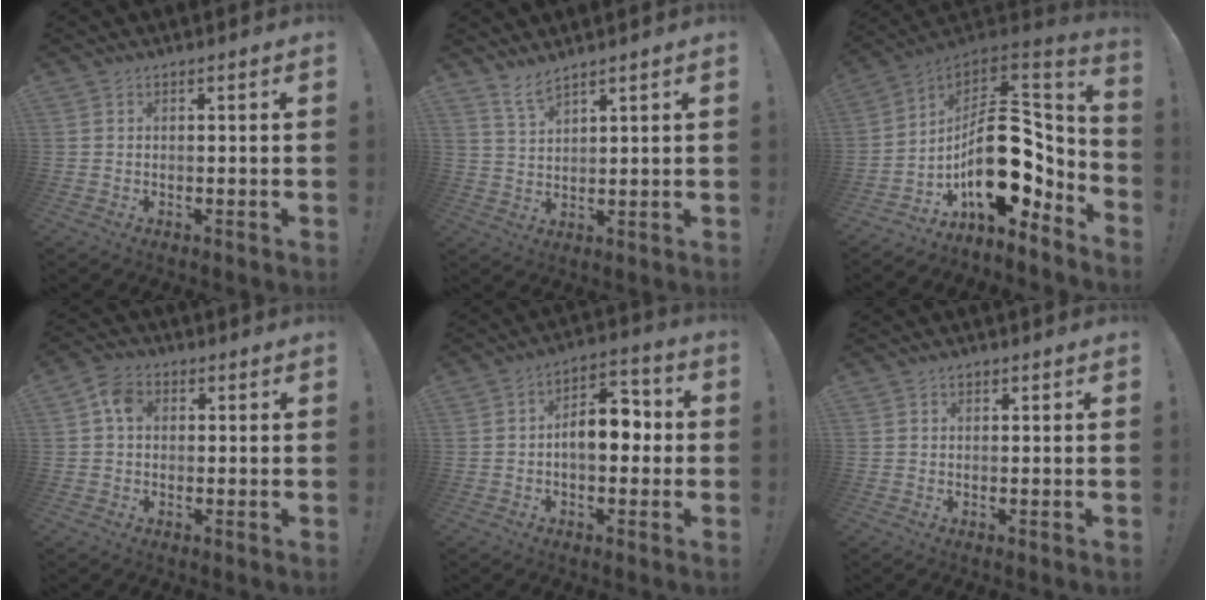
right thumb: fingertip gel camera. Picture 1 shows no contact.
{"total": 4.8, "force": [4.1, 0.8, 2.4], "torque": [-0.042, -0.028, 0.073]}
{"total": 23.6, "force": [-2.6, 13.6, 19.1], "torque": [-0.298, -0.001, -0.033]}
{"total": 5.6, "force": [0.9, 4.1, 3.6], "torque": [-0.058, 0.013, 0.018]}
{"total": 11.4, "force": [-0.6, 6.7, 9.2], "torque": [-0.121, 0.016, -0.010]}
{"total": 0.8, "force": [0.5, 0.6, 0.4], "torque": [-0.003, -0.001, 0.007]}